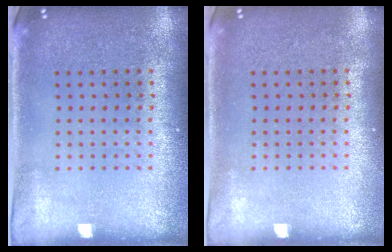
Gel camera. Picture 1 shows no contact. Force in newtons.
{"total": 0.0}